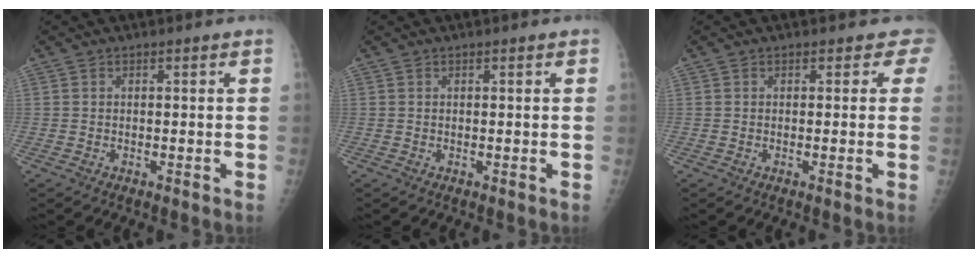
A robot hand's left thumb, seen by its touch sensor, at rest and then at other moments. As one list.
[{"total": 0.6, "force": [0.3, -0.1, 0.5], "torque": [-0.012, 0.001, 0.005]}, {"total": 2.0, "force": [1.4, 1.3, 0.5], "torque": [0.022, -0.003, 0.002]}]